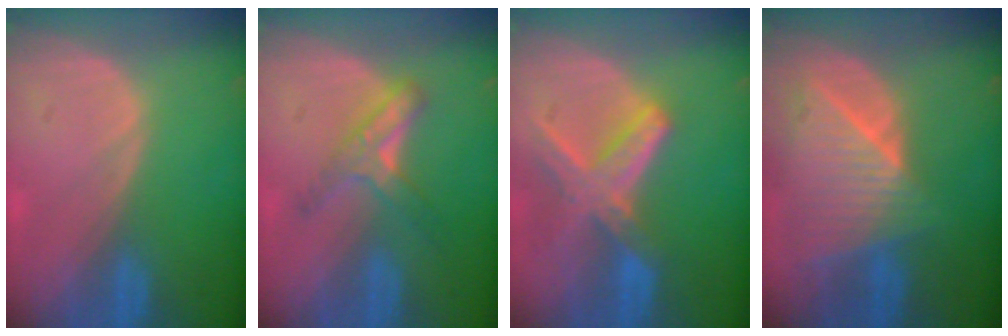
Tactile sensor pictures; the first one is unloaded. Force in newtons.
{"total": 5.1, "press": 4.9, "slide": 1.6}
{"total": 8.3, "press": 7.3, "slide": 4.0}
{"total": 9.2, "press": 8.2, "slide": 4.0}